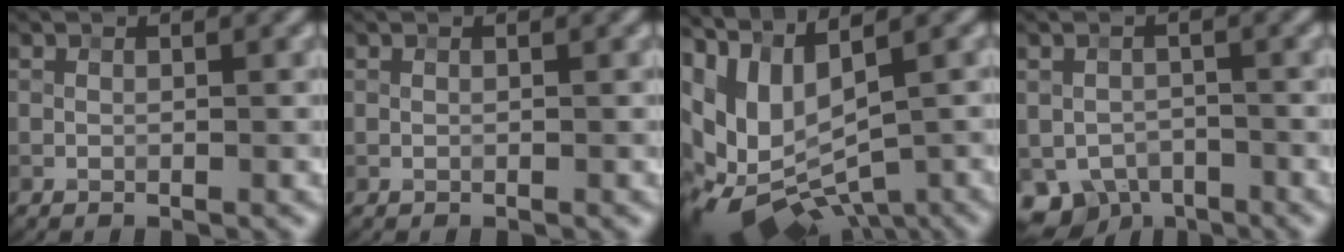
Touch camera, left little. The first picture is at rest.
{"total": 0.0}
{"total": 11.9, "force": [1.6, 7.5, 9.2], "torque": [-0.201, -0.014, 0.060]}
{"total": 4.1, "force": [-2.5, 3.0, 1.4], "torque": [-0.016, -0.015, -0.039]}